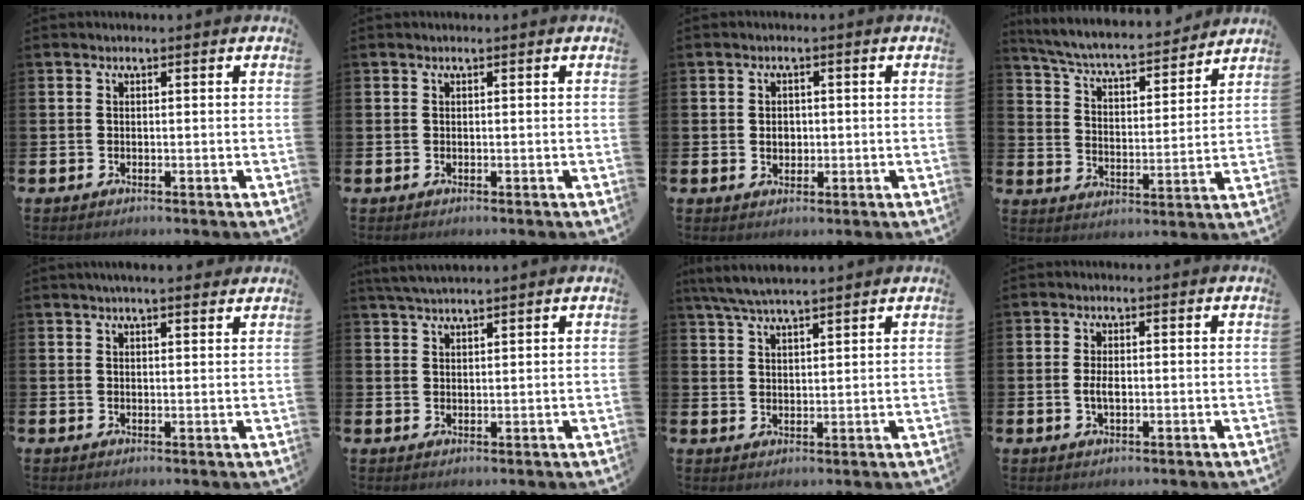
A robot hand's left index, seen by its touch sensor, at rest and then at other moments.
{"total": 0.0}
{"total": 1.9, "force": [0.1, 1.6, 1.0], "torque": [0.000, 0.002, -0.005]}
{"total": 6.6, "force": [6.2, 0.9, 2.0], "torque": [-0.067, -0.052, 0.101]}
{"total": 3.1, "force": [2.9, 0.3, 1.0], "torque": [-0.014, -0.013, 0.051]}
{"total": 3.2, "force": [3.0, 0.3, 1.1], "torque": [-0.030, -0.004, 0.057]}
{"total": 5.4, "force": [4.9, 0.5, 2.0], "torque": [-0.053, -0.011, 0.090]}
{"total": 2.2, "force": [-0.2, 1.1, 2.0], "torque": [-0.034, 0.001, -0.005]}